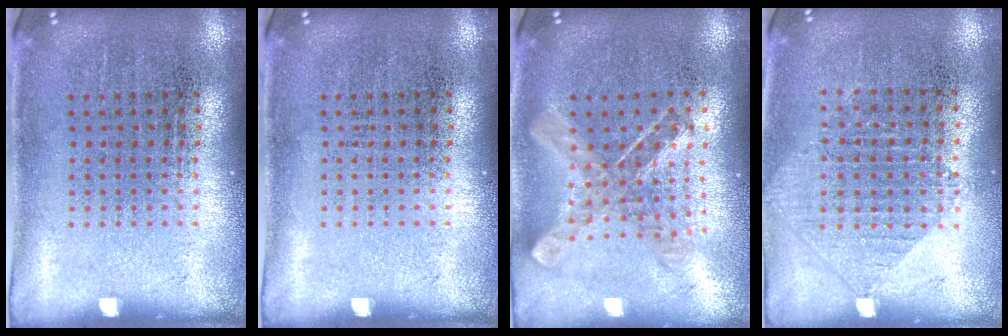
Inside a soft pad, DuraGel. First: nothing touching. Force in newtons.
{"total": 0.0}
{"total": 0.9, "press": 0.9, "slide": 0.1}
{"total": 0.9, "press": 0.9, "slide": 0.2}